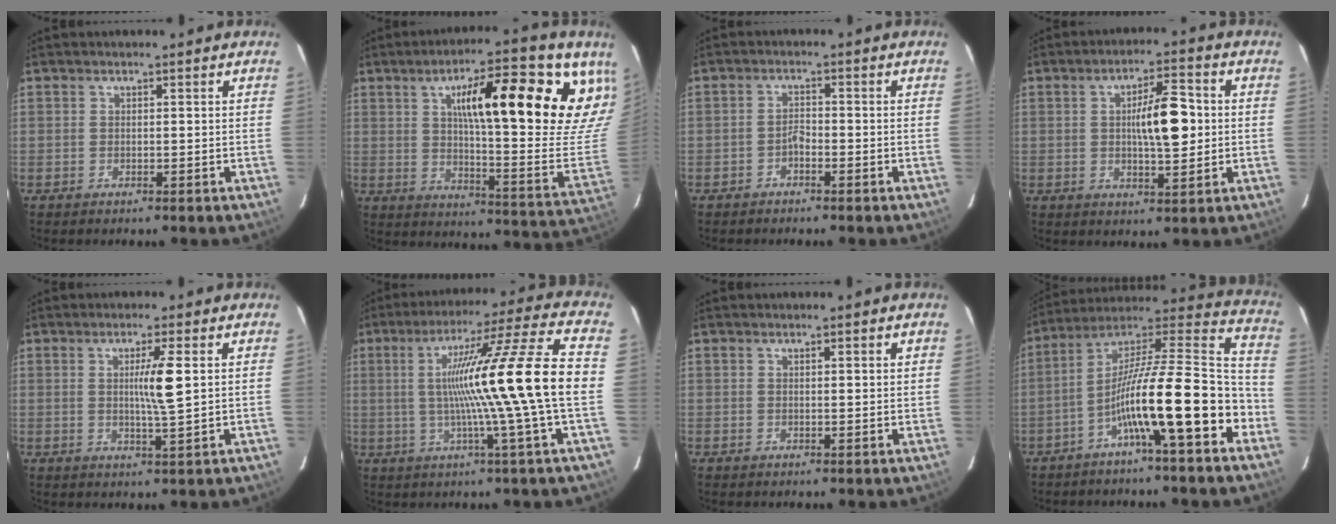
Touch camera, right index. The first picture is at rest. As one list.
[{"total": 25.1, "force": [11.2, 3.4, 22.3], "torque": [-0.265, 0.020, 0.159]}, {"total": 1.6, "force": [-1.0, 0.5, 1.1], "torque": [-0.017, 0.004, -0.020]}, {"total": 8.5, "force": [0.6, 2.1, 8.2], "torque": [-0.136, 0.011, 0.010]}, {"total": 5.2, "force": [1.0, -0.5, 5.0], "torque": [-0.088, -0.009, 0.017]}, {"total": 18.2, "force": [-0.4, -2.9, 18.0], "torque": [-0.279, 0.000, -0.018]}, {"total": 1.3, "force": [0.8, 0.2, 1.0], "torque": [-0.019, 0.002, 0.012]}, {"total": 18.2, "force": [-7.2, 1.3, 16.6], "torque": [-0.268, 0.019, -0.123]}]